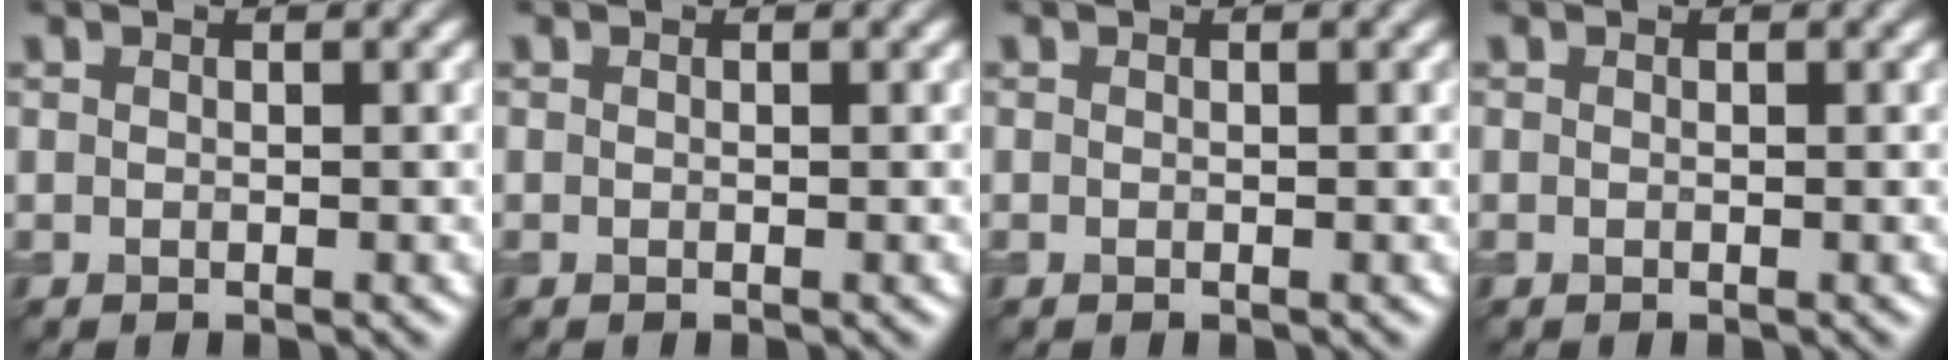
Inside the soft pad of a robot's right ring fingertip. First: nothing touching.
{"total": 0.0}
{"total": 0.0}
{"total": 0.0}